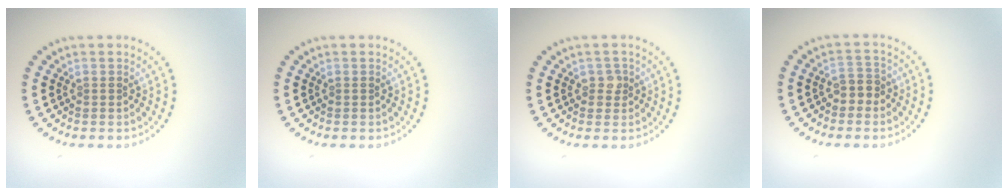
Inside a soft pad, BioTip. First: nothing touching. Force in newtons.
{"total": 0.0}
{"total": 1.2, "press": 1.1, "slide": 0.4}
{"total": 1.9, "press": 1.7, "slide": 0.8}